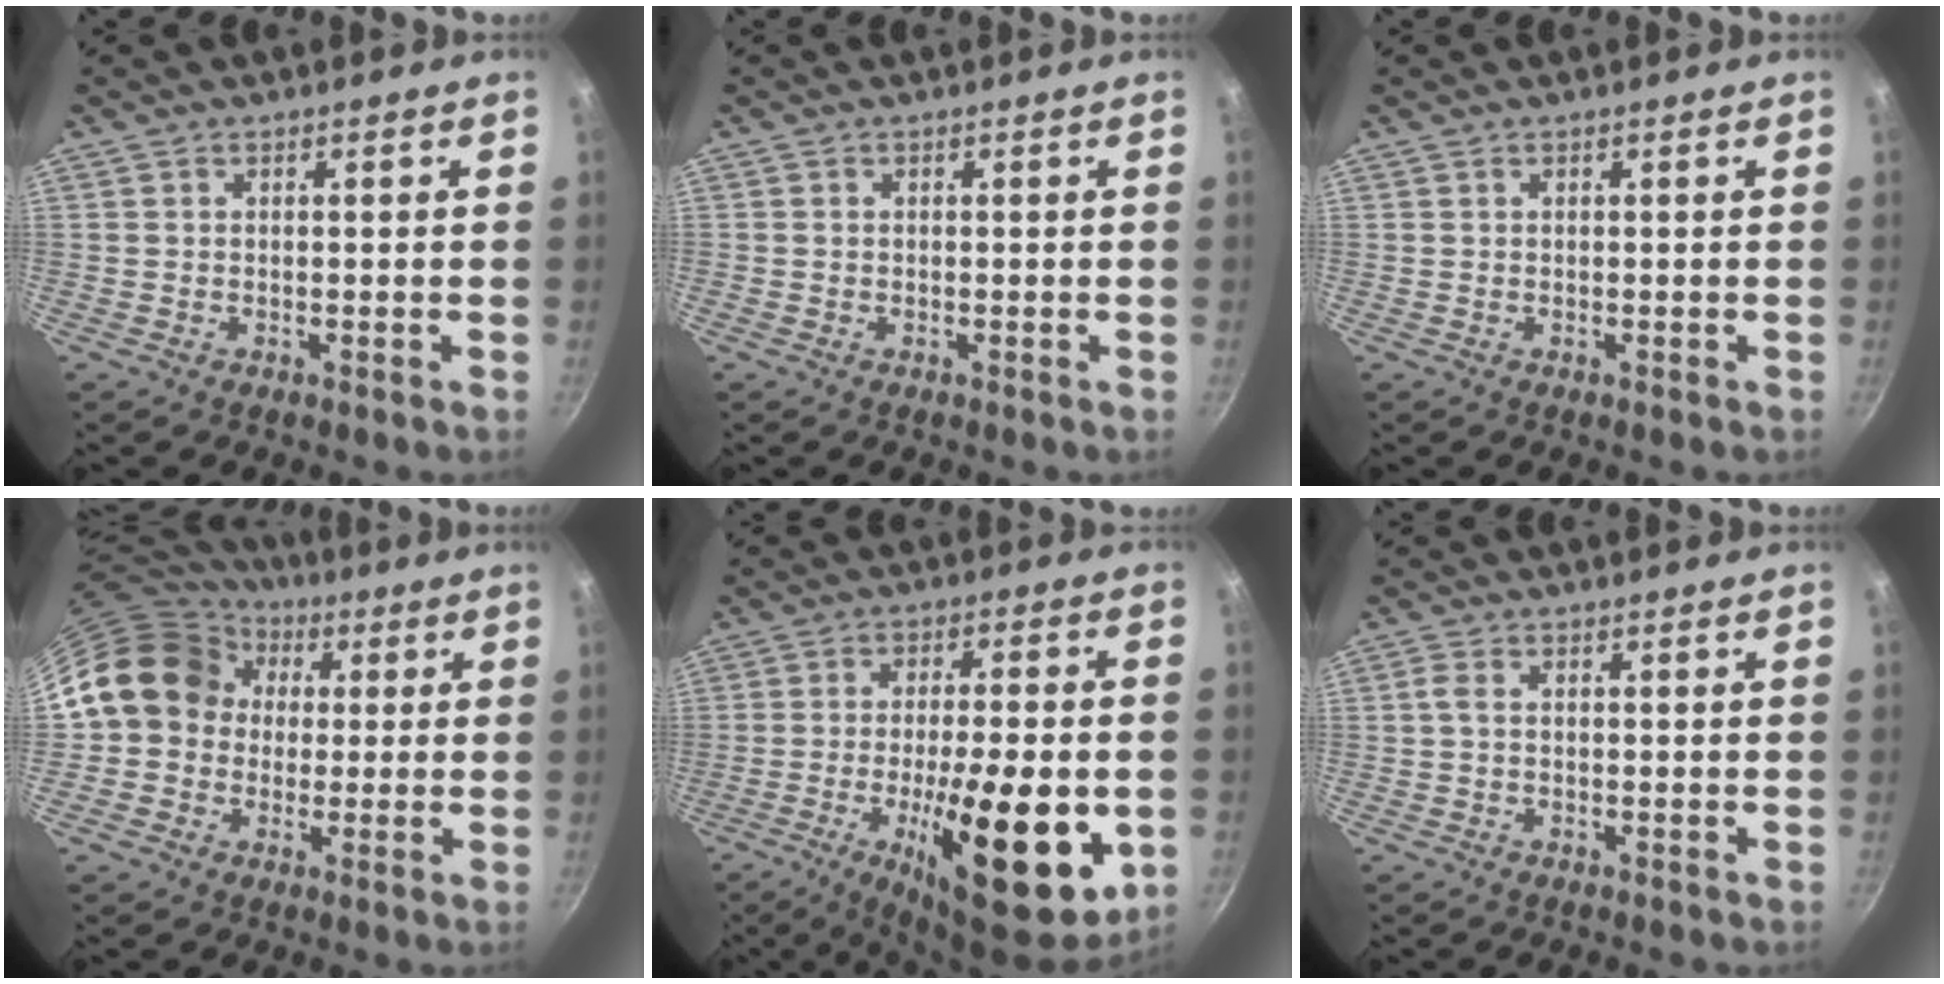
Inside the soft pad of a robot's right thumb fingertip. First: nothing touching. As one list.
[{"total": 0.0}, {"total": 0.0}, {"total": 15.0, "force": [1.8, 13.1, 7.2], "torque": [-0.095, 0.038, 0.013]}, {"total": 21.9, "force": [-6.1, 6.9, 19.9], "torque": [-0.287, 0.010, -0.086]}, {"total": 2.1, "force": [0.0, 1.2, 1.8], "torque": [-0.048, 0.008, -0.004]}]